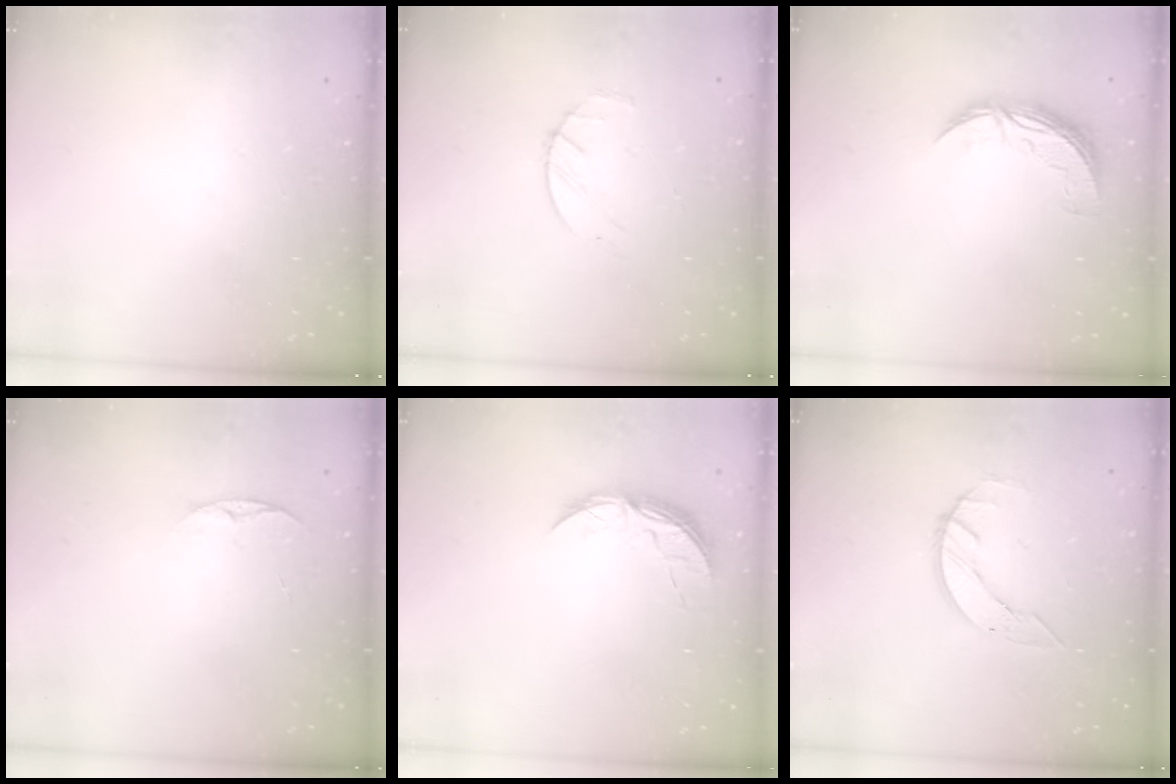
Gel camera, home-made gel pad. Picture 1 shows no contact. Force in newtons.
{"total": 2.4, "press": 2.3, "slide": 0.3}
{"total": 9.2, "press": 9.2, "slide": 0.1}
{"total": 4.5, "press": 4.5, "slide": 0.6}
{"total": 5.9, "press": 5.9, "slide": 0.5}
{"total": 3.6, "press": 3.6, "slide": 0.4}